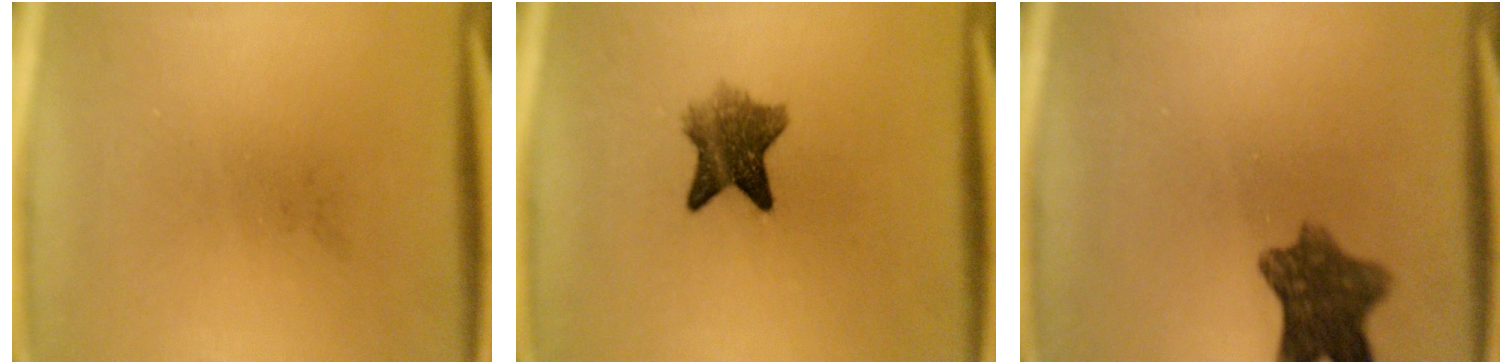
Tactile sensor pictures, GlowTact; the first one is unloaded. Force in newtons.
{"total": 6.5}
{"total": 8.1}